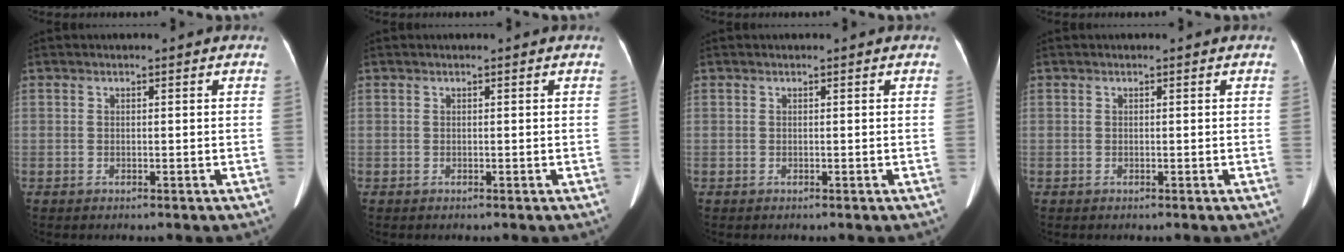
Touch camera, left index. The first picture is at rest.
{"total": 0.0}
{"total": 0.0}
{"total": 0.0}